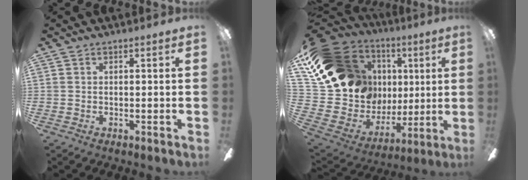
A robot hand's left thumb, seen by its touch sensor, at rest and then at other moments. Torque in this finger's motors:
{"motor_torque": [1.68, 3.33, 1.43, -1.34, 0.26]}